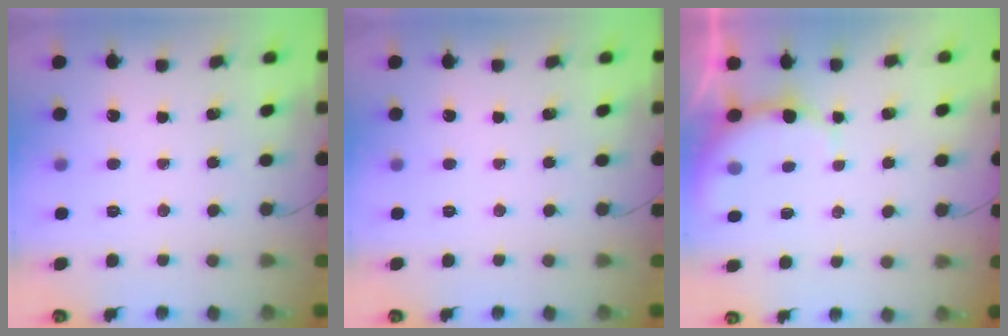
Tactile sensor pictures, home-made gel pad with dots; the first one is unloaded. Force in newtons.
{"total": 0.0}
{"total": 3.2, "press": 3.1, "slide": 0.8}